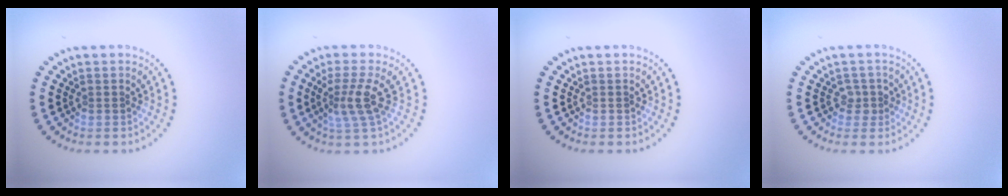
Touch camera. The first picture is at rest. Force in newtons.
{"total": 2.9, "press": 2.2, "slide": 1.9}
{"total": 0.0}
{"total": 1.3, "press": 1.1, "slide": 0.8}